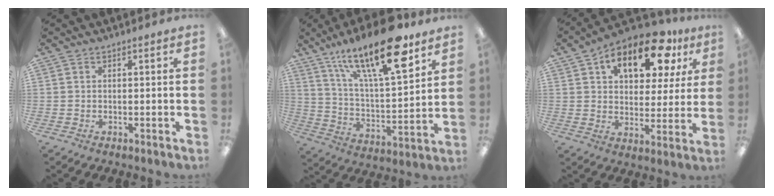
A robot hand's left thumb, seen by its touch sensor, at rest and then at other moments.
{"total": 23.1, "force": [14.8, 7.7, 16.0], "torque": [-0.251, -0.085, 0.245]}
{"total": 16.5, "force": [9.8, 8.4, 10.2], "torque": [-0.154, -0.041, 0.165]}